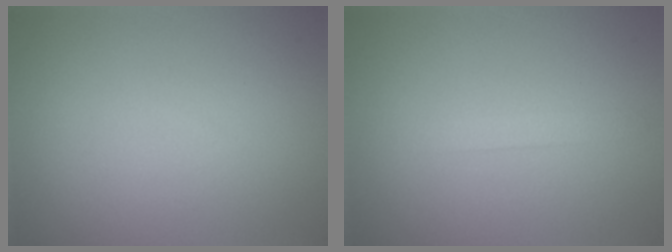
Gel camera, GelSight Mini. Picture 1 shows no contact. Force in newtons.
{"total": 1.1, "press": 1.0, "slide": 0.1}